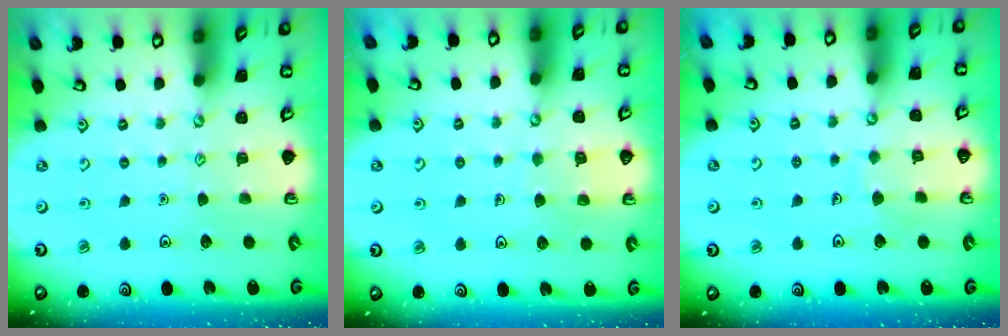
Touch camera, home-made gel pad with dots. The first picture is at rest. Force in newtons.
{"total": 5.3, "press": 5.3, "slide": 0.3}
{"total": 5.4, "press": 5.4, "slide": 0.3}